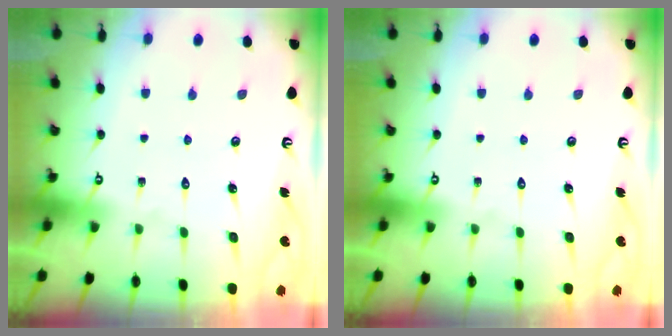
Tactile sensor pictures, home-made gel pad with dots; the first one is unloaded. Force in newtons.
{"total": 0.0}